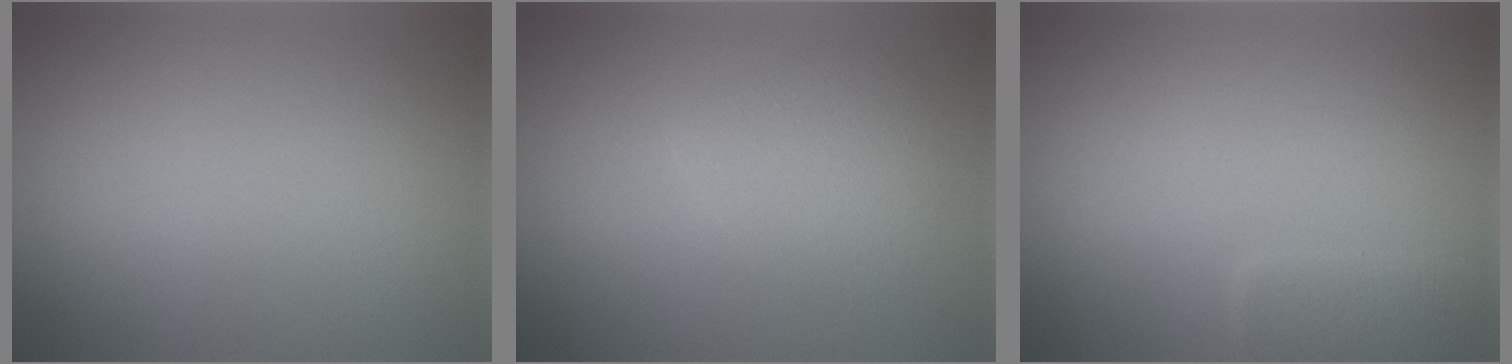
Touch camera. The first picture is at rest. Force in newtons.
{"total": 2.9, "press": 2.9, "slide": 0.0}
{"total": 2.7, "press": 2.7, "slide": 0.1}